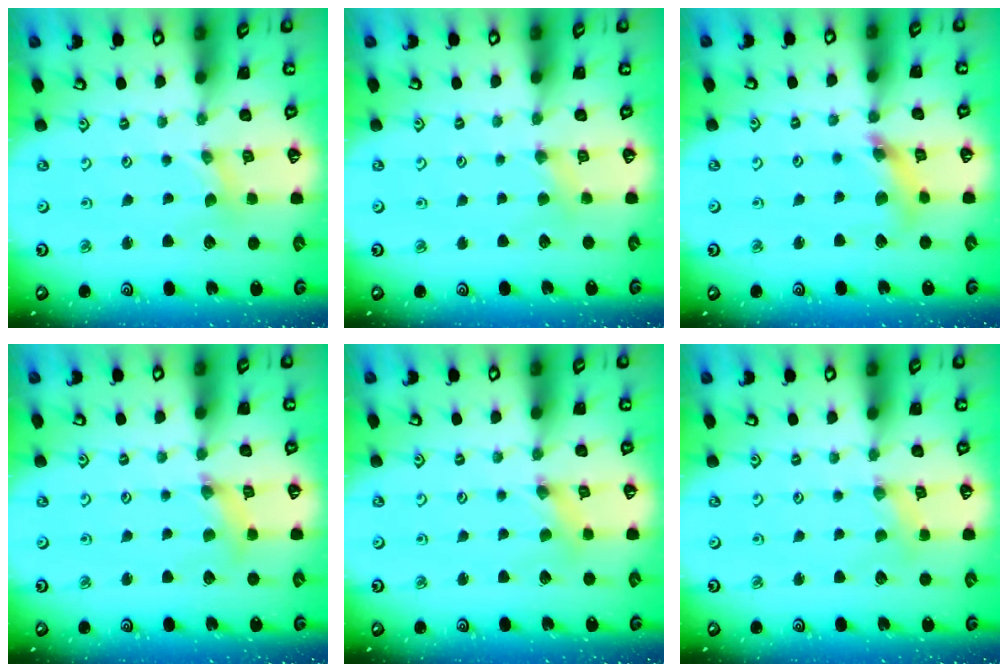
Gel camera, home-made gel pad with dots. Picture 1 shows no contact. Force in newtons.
{"total": 2.9, "press": 2.8, "slide": 0.6}
{"total": 10.0, "press": 9.9, "slide": 1.3}
{"total": 3.7, "press": 3.7, "slide": 0.4}
{"total": 1.2, "press": 1.1, "slide": 0.2}
{"total": 2.8, "press": 2.7, "slide": 0.4}